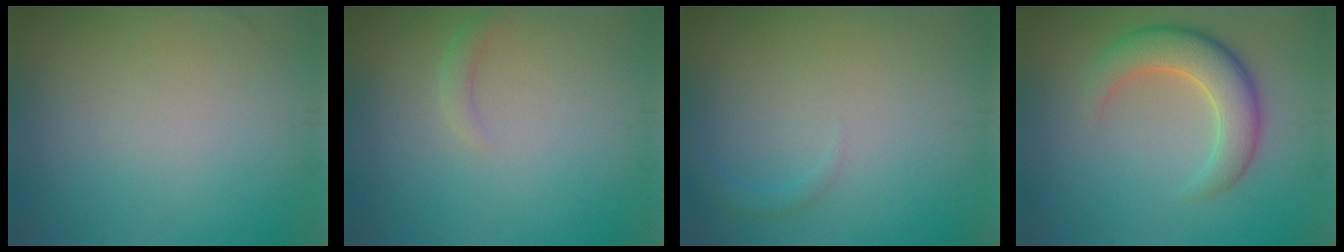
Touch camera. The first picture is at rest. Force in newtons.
{"total": 1.1, "press": 1.1, "slide": 0.2}
{"total": 0.9, "press": 0.9, "slide": 0.1}
{"total": 5.4, "press": 5.4, "slide": 0.5}